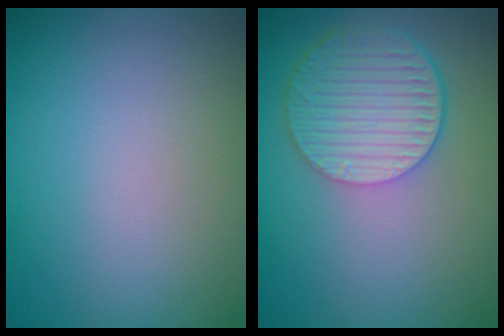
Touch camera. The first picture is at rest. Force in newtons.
{"total": 6.1, "press": 4.5, "slide": 4.1}